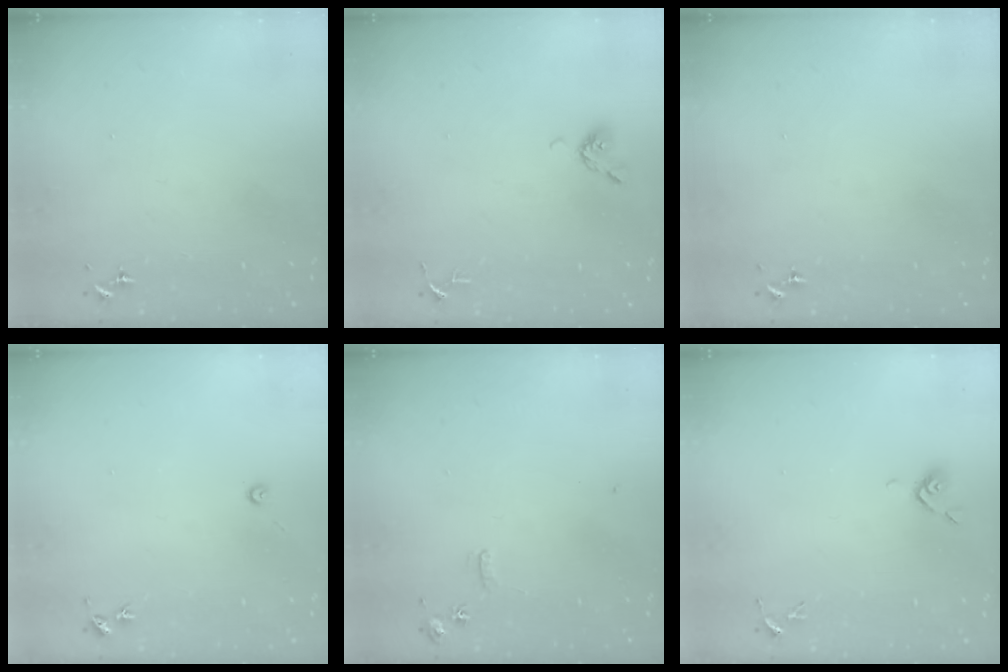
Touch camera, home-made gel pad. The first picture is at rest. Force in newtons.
{"total": 4.4, "press": 4.3, "slide": 0.9}
{"total": 0.0}
{"total": 3.0, "press": 3.0, "slide": 0.3}
{"total": 6.2, "press": 6.2, "slide": 0.8}
{"total": 5.1, "press": 4.9, "slide": 1.2}